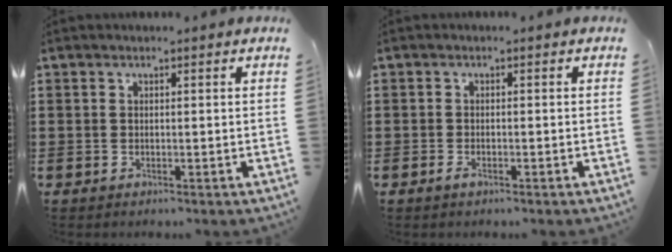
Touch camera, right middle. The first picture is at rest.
{"total": 1.1, "force": [-0.6, 0.5, 0.7], "torque": [-0.016, -0.003, -0.012]}